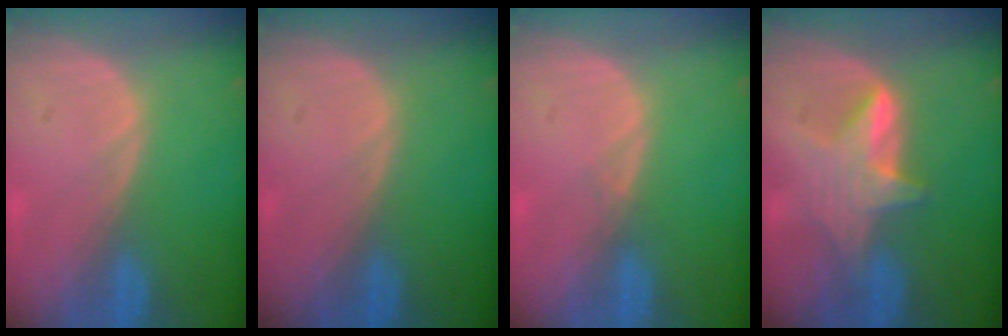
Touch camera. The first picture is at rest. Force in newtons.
{"total": 0.0}
{"total": 0.6, "press": 0.6, "slide": 0.2}
{"total": 5.6, "press": 5.5, "slide": 1.1}